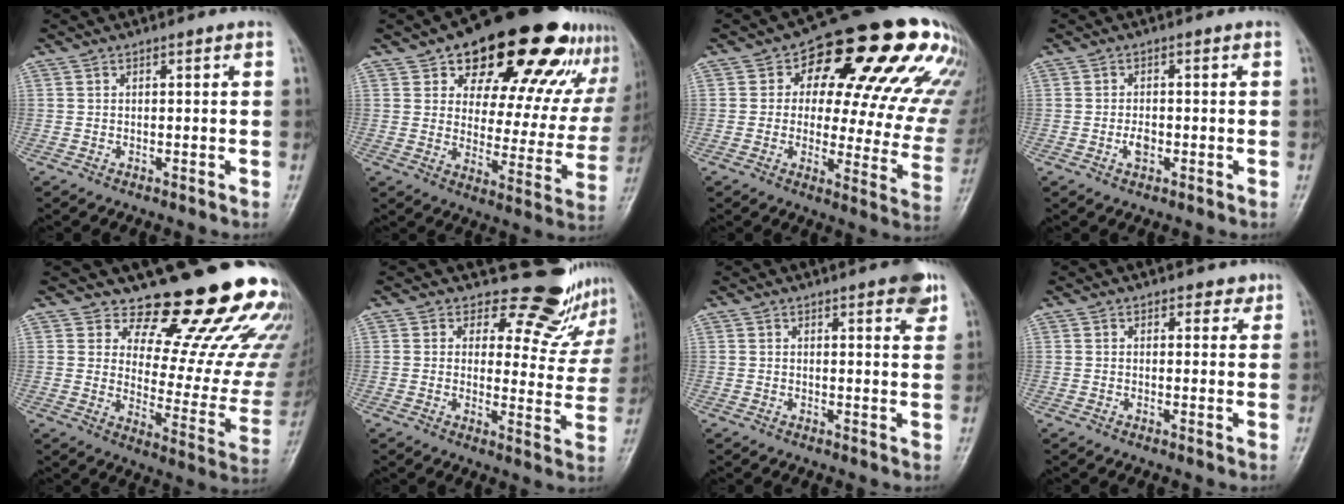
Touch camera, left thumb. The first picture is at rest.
{"total": 26.5, "force": [16.5, 12.6, 16.3], "torque": [-0.186, -0.044, 0.225]}
{"total": 25.2, "force": [10.9, 11.8, 19.5], "torque": [-0.210, 0.007, 0.145]}
{"total": 2.4, "force": [-0.7, 1.5, 1.8], "torque": [-0.027, 0.002, -0.015]}
{"total": 21.6, "force": [17.7, 7.3, 10.0], "torque": [-0.077, -0.148, 0.220]}
{"total": 13.7, "force": [12.2, 5.6, 2.8], "torque": [0.015, -0.106, 0.130]}
{"total": 5.5, "force": [3.3, 1.6, 4.1], "torque": [-0.037, -0.013, 0.037]}
{"total": 2.2, "force": [1.5, 1.4, 0.6], "torque": [0.012, -0.007, 0.016]}